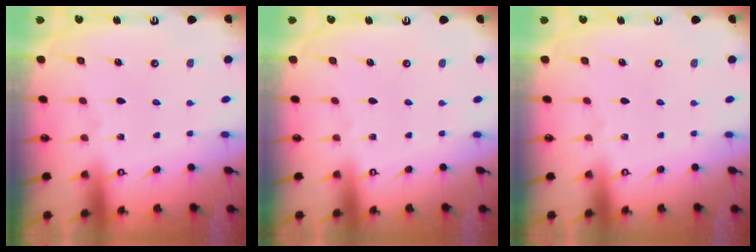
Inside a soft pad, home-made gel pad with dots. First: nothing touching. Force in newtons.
{"total": 0.0}
{"total": 0.0}